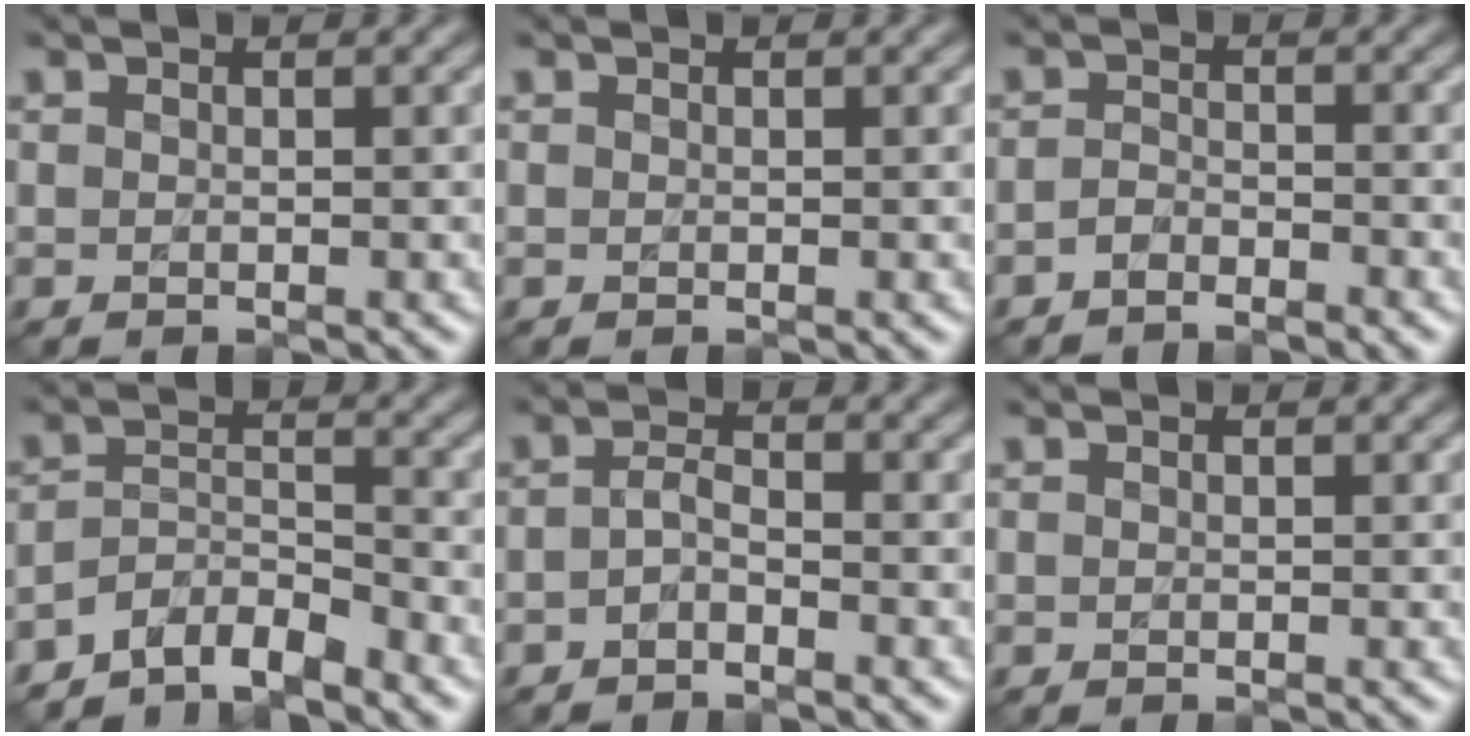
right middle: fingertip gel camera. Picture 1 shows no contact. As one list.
[{"total": 0.0}, {"total": 1.5, "force": [-1.3, 0.5, 0.4], "torque": [-0.009, 0.004, -0.031]}, {"total": 4.0, "force": [-3.6, 1.2, 1.4], "torque": [-0.022, 0.002, -0.071]}, {"total": 1.4, "force": [-0.8, 0.6, 1.1], "torque": [-0.025, 0.003, -0.021]}, {"total": 0.0}]